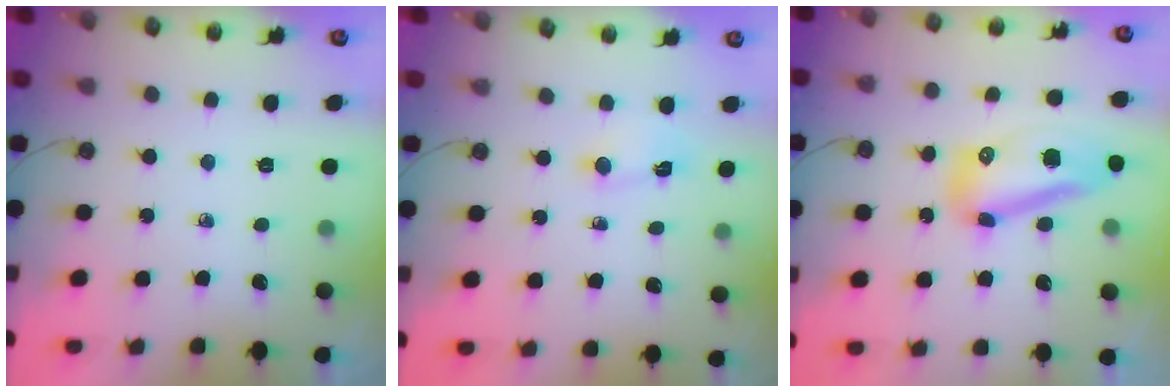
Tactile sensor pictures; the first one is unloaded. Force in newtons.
{"total": 2.5, "press": 2.5, "slide": 0.4}
{"total": 15.7, "press": 15.7, "slide": 0.5}